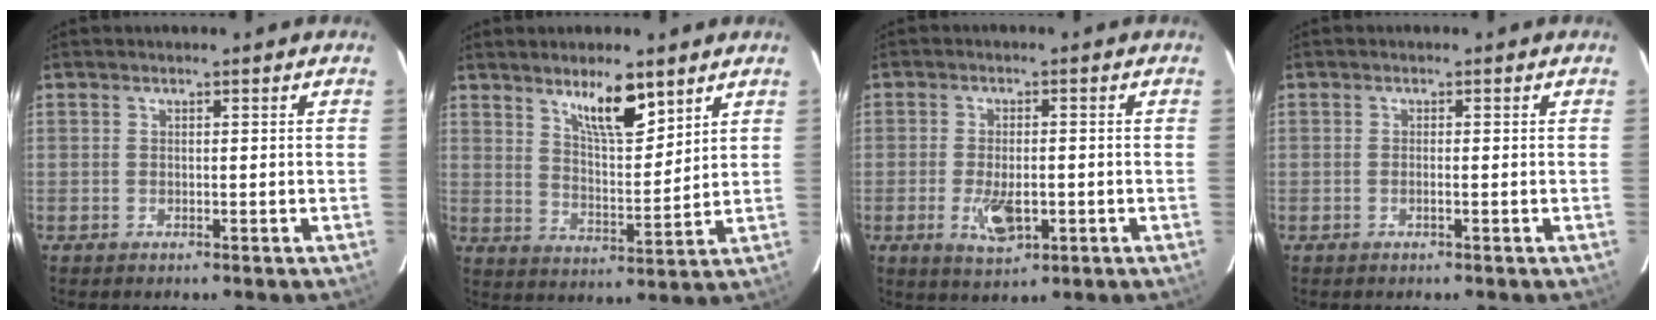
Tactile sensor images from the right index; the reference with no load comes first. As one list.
[{"total": 8.4, "force": [5.7, 1.8, 5.9], "torque": [-0.105, -0.007, 0.104]}, {"total": 5.4, "force": [-1.6, 2.1, 4.7], "torque": [-0.091, -0.008, -0.020]}, {"total": 0.7, "force": [-0.2, -0.1, 0.6], "torque": [-0.012, 0.001, -0.004]}]